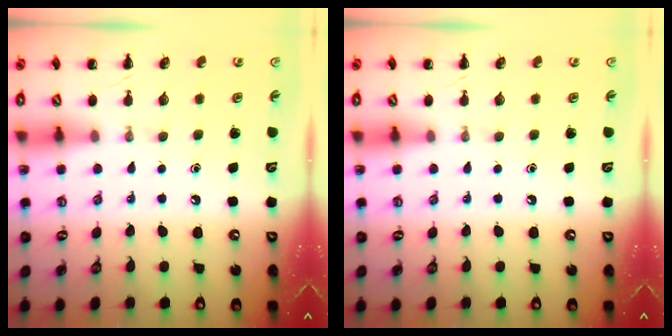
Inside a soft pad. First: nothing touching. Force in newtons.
{"total": 0.0}